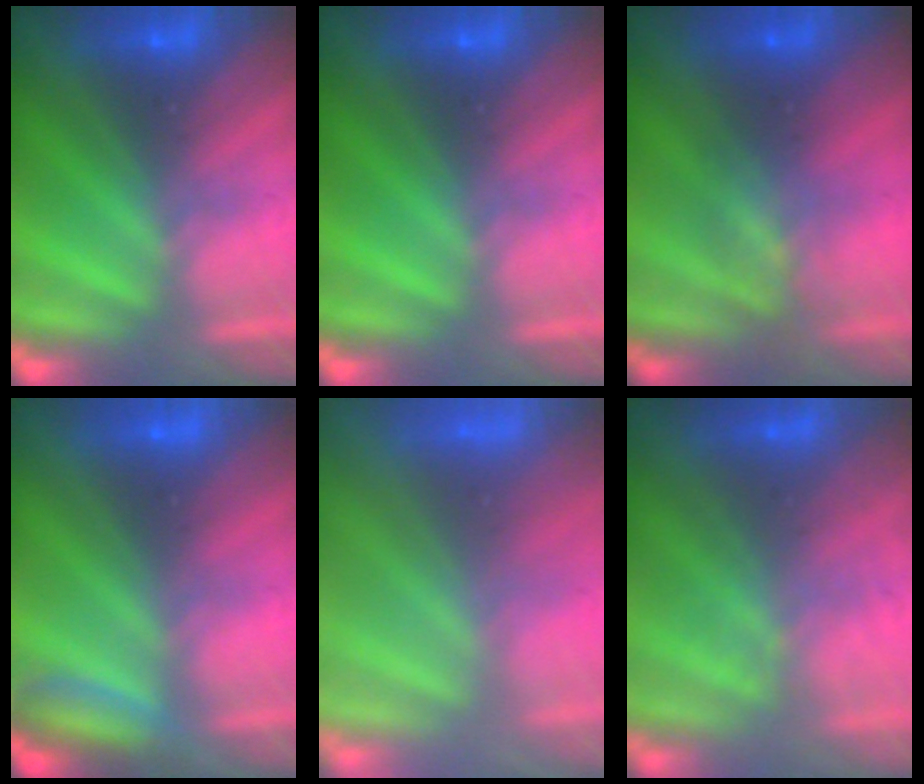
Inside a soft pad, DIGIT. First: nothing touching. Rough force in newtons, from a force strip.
{"total": 0.0}
{"total": 2.7}
{"total": 2.8}
{"total": 7.3}
{"total": 1.7}